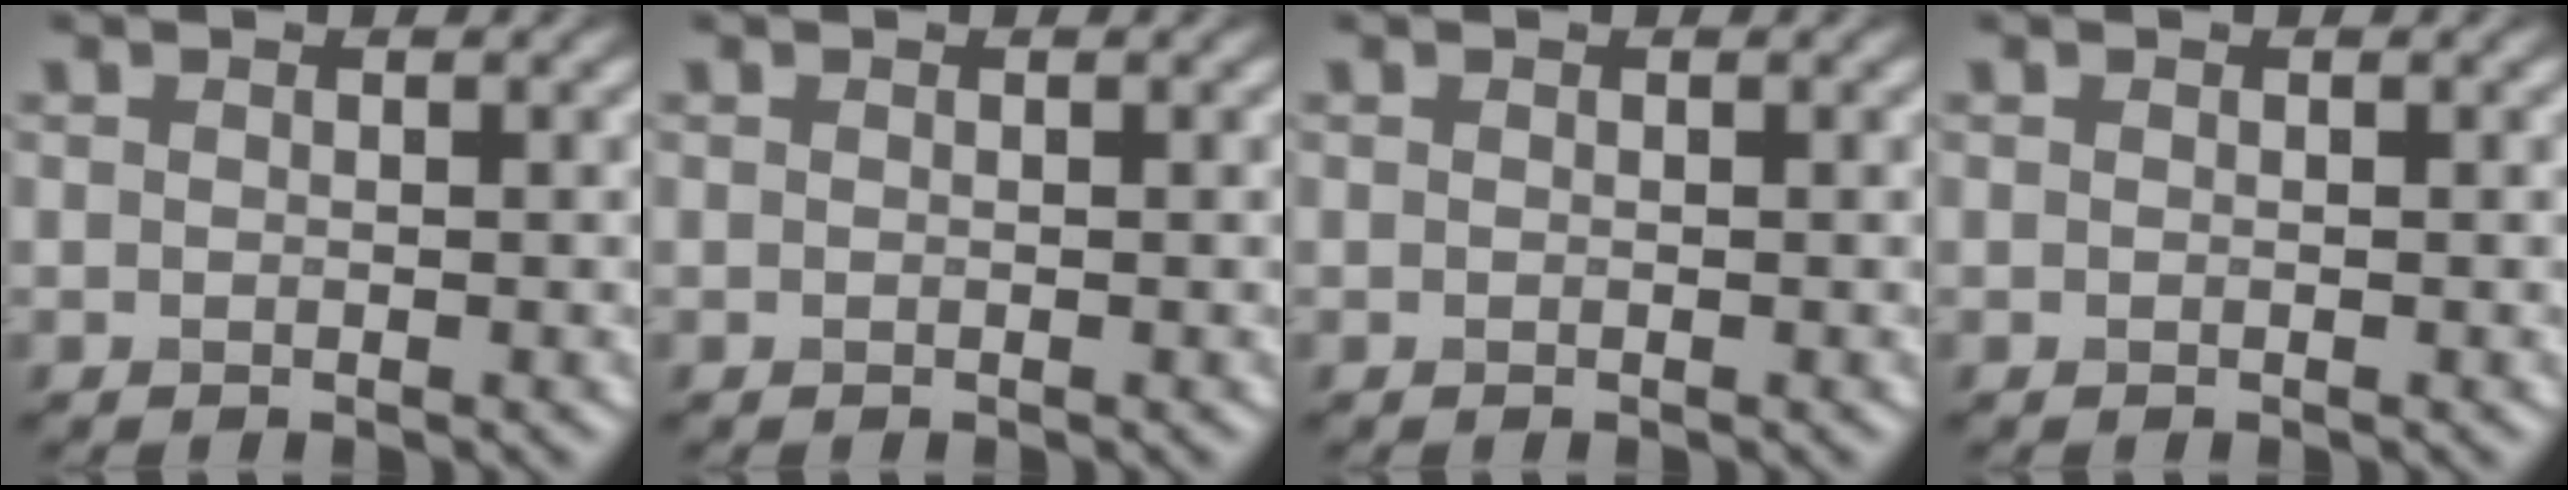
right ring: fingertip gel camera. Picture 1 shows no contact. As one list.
[{"total": 0.0}, {"total": 0.0}, {"total": 0.0}]